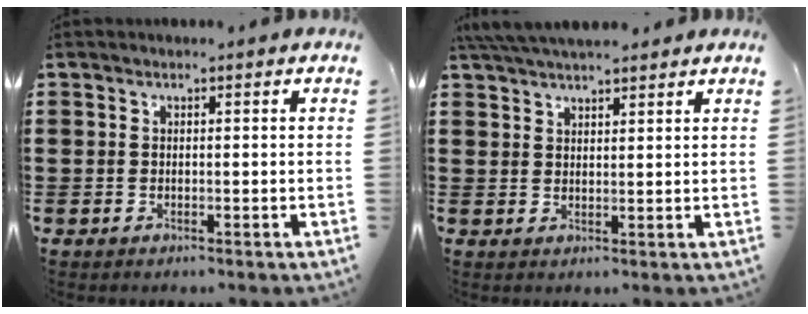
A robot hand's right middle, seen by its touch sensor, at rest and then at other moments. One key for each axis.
{"total": 4.2, "fx": 3.9, "fy": 0.4, "fz": 1.5, "tx": -0.039, "ty": -0.001, "tz": 0.073}